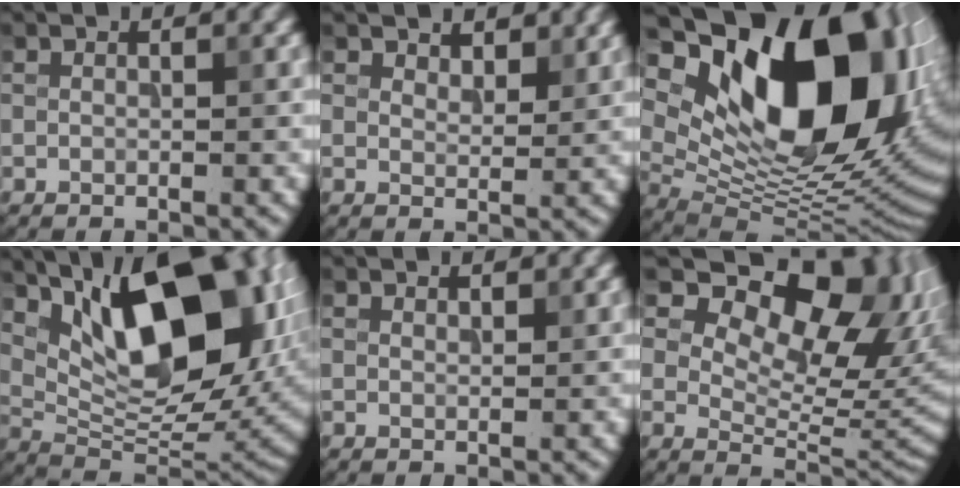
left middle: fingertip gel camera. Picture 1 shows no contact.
{"total": 2.4, "force": [2.1, 0.9, 0.8], "torque": [-0.016, -0.001, 0.026]}
{"total": 19.2, "force": [7.2, 10.3, 14.5], "torque": [-0.228, 0.013, 0.135]}
{"total": 15.7, "force": [6.6, 7.1, 12.4], "torque": [-0.181, 0.001, 0.119]}
{"total": 0.8, "force": [0.8, 0.2, 0.1], "torque": [-0.001, 0.000, 0.015]}
{"total": 12.5, "force": [6.2, 7.0, 8.3], "torque": [-0.109, 0.003, 0.106]}